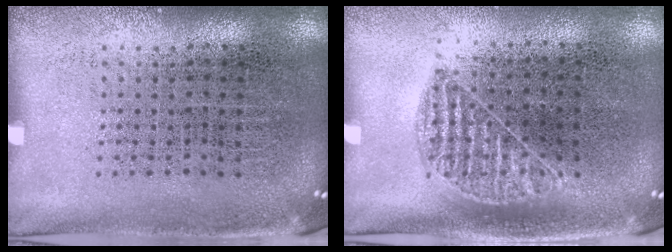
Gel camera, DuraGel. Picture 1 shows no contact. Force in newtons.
{"total": 1.0, "press": 0.8, "slide": 0.5}